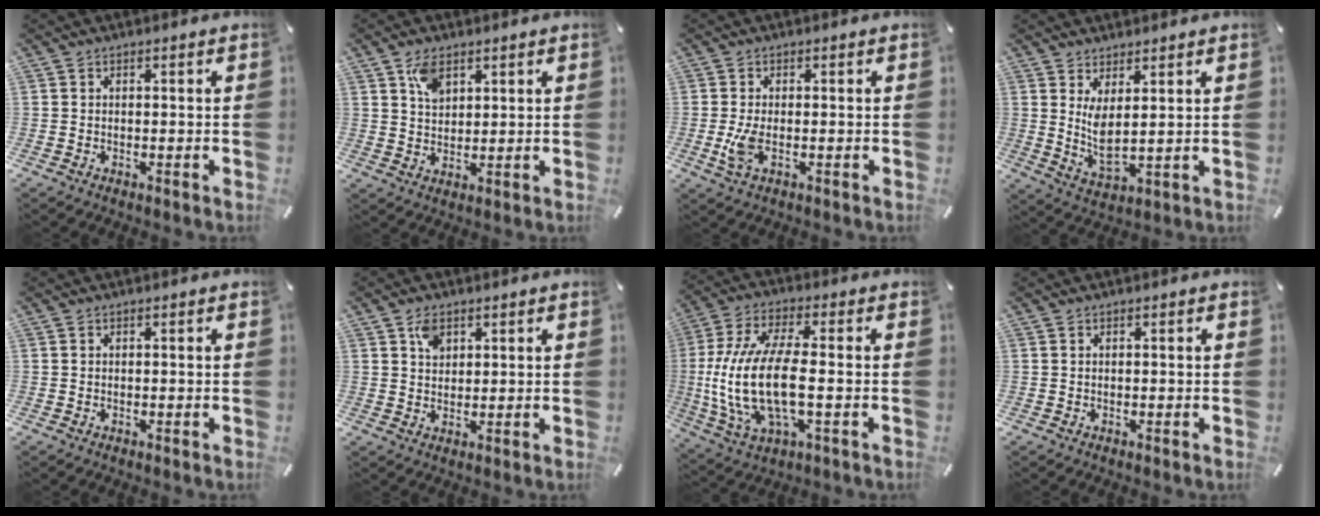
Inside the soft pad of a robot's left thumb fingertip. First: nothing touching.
{"total": 5.5, "force": [3.2, 3.5, 2.8], "torque": [-0.047, -0.004, 0.059]}
{"total": 4.8, "force": [-0.6, 2.1, 4.2], "torque": [-0.096, -0.005, -0.014]}
{"total": 6.2, "force": [3.0, 2.2, 4.9], "torque": [-0.105, -0.026, 0.047]}
{"total": 0.0}
{"total": 4.0, "force": [2.3, 2.9, 1.5], "torque": [-0.018, -0.003, 0.041]}
{"total": 16.7, "force": [-1.4, 6.8, 15.2], "torque": [-0.332, -0.015, -0.027]}
{"total": 0.0}